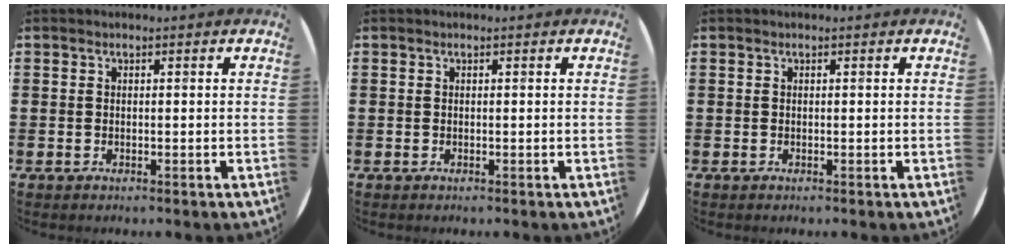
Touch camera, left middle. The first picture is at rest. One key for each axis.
{"total": 0.0}
{"total": 0.0}